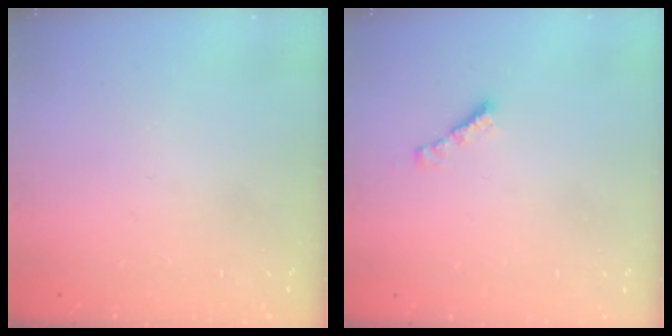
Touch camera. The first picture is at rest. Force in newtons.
{"total": 2.4, "press": 2.4, "slide": 0.4}